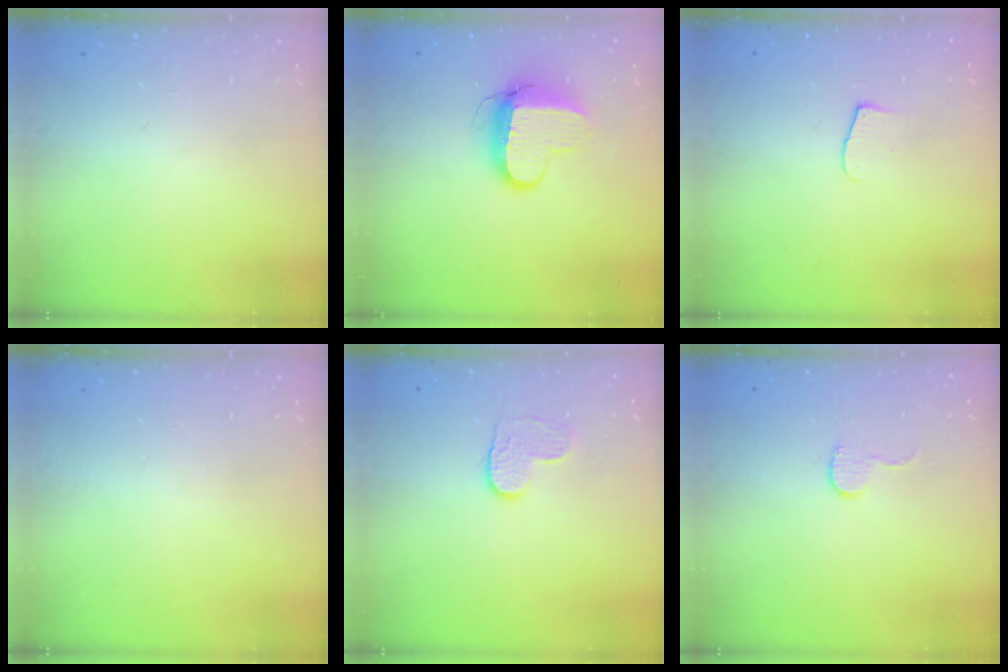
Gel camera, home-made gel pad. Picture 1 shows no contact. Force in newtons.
{"total": 9.9, "press": 9.9, "slide": 0.9}
{"total": 5.3, "press": 5.2, "slide": 0.6}
{"total": 0.0}
{"total": 5.2, "press": 5.2, "slide": 0.2}
{"total": 4.9, "press": 4.9, "slide": 0.4}